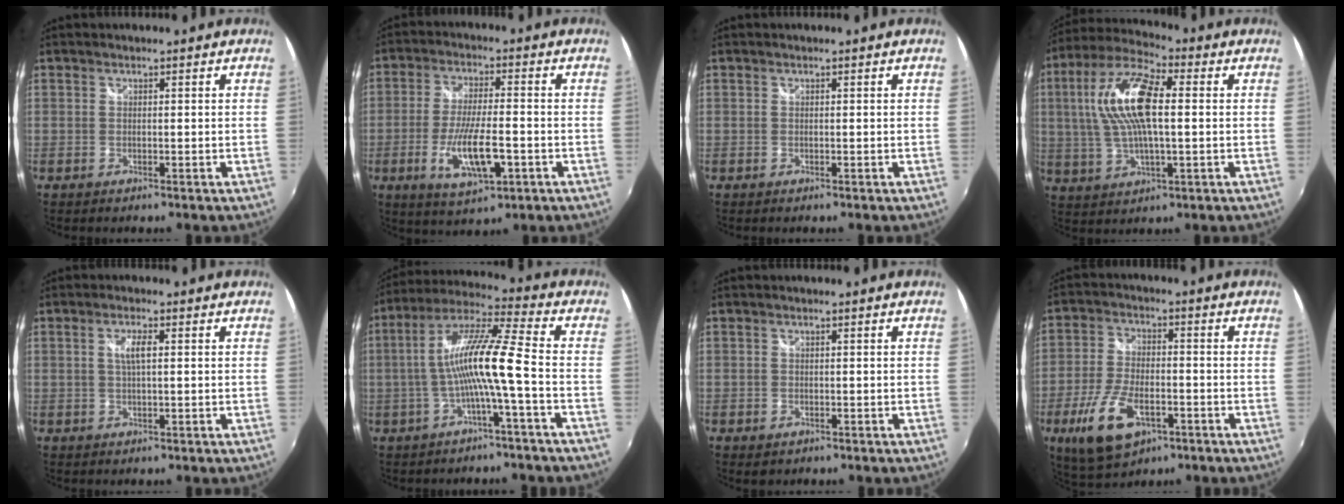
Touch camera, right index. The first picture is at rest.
{"total": 10.9, "force": [-3.7, 3.0, 9.8], "torque": [-0.190, -0.018, -0.061]}
{"total": 0.0}
{"total": 15.1, "force": [2.2, 5.6, 13.9], "torque": [-0.274, 0.018, 0.035]}
{"total": 2.9, "force": [0.5, 0.6, 2.8], "torque": [-0.052, 0.001, 0.009]}
{"total": 11.8, "force": [-2.5, -0.4, 11.5], "torque": [-0.219, 0.012, -0.043]}
{"total": 1.4, "force": [-0.6, 1.1, 0.5], "torque": [-0.010, -0.006, -0.010]}
{"total": 12.9, "force": [-5.9, 6.4, 9.6], "torque": [-0.209, -0.019, -0.102]}